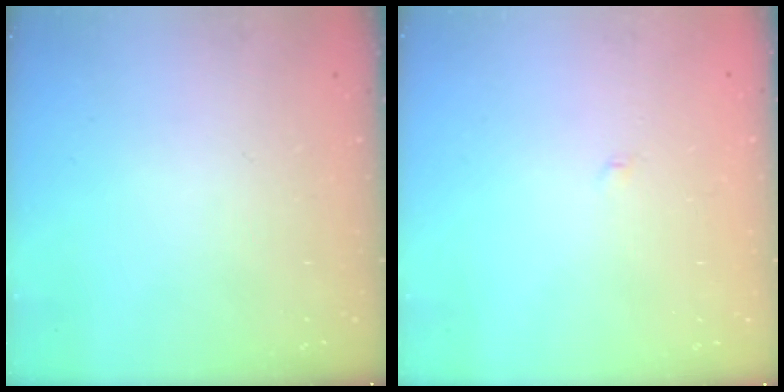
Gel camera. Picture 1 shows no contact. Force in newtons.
{"total": 2.0, "press": 2.0, "slide": 0.2}